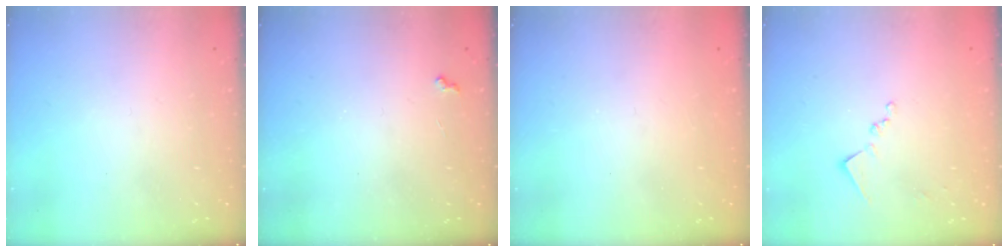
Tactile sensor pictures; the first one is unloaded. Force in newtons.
{"total": 3.6, "press": 3.6, "slide": 0.5}
{"total": 1.5, "press": 1.3, "slide": 0.9}
{"total": 9.0, "press": 8.9, "slide": 0.6}